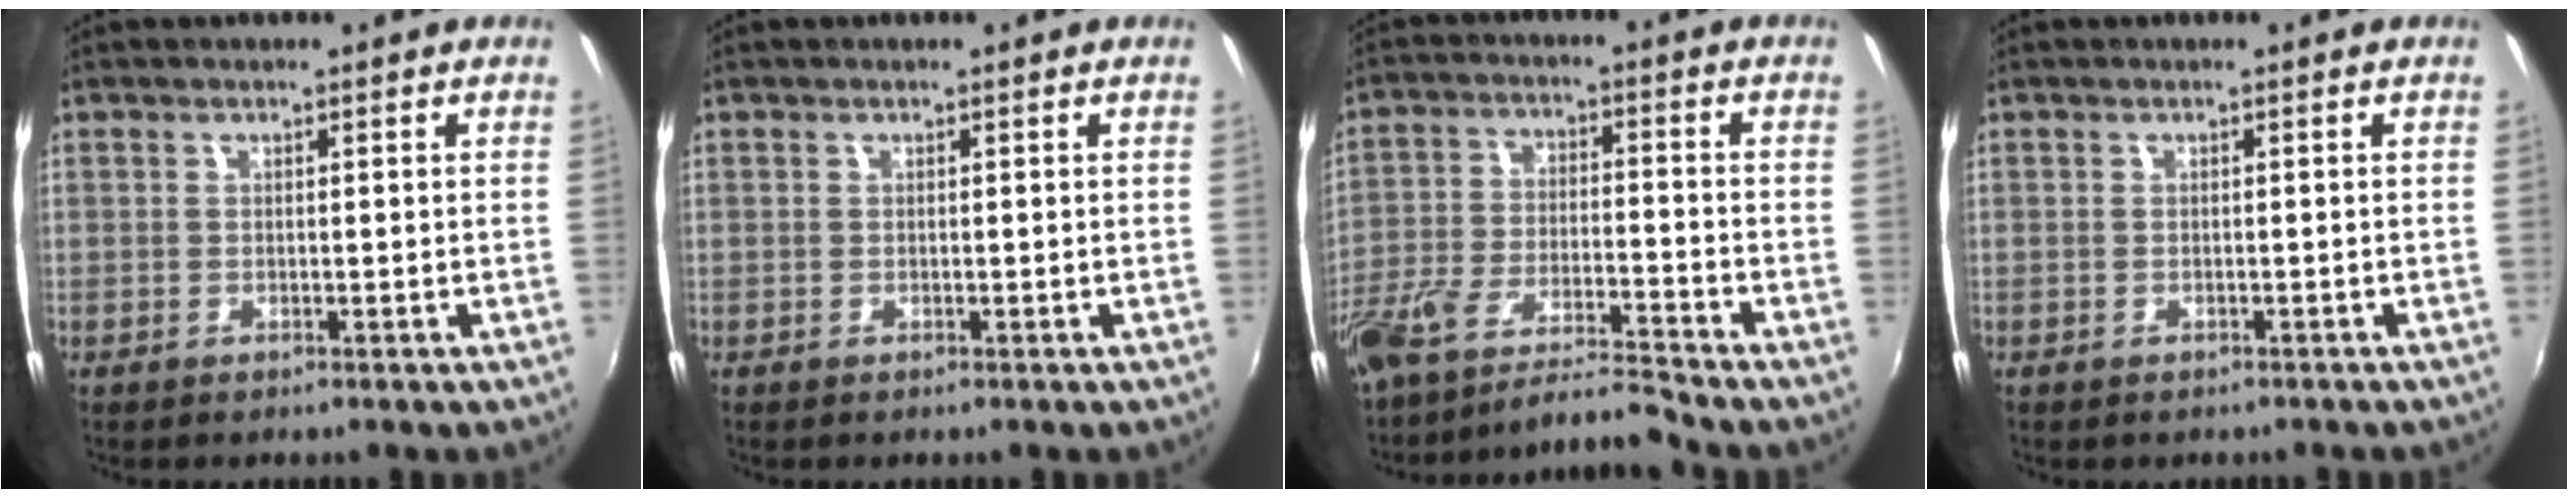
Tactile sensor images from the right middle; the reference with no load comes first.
{"total": 0.0}
{"total": 10.7, "force": [-10.0, -0.3, 3.9], "torque": [-0.084, -0.011, -0.185]}
{"total": 0.9, "force": [-0.8, 0.4, 0.3], "torque": [-0.010, -0.001, -0.008]}